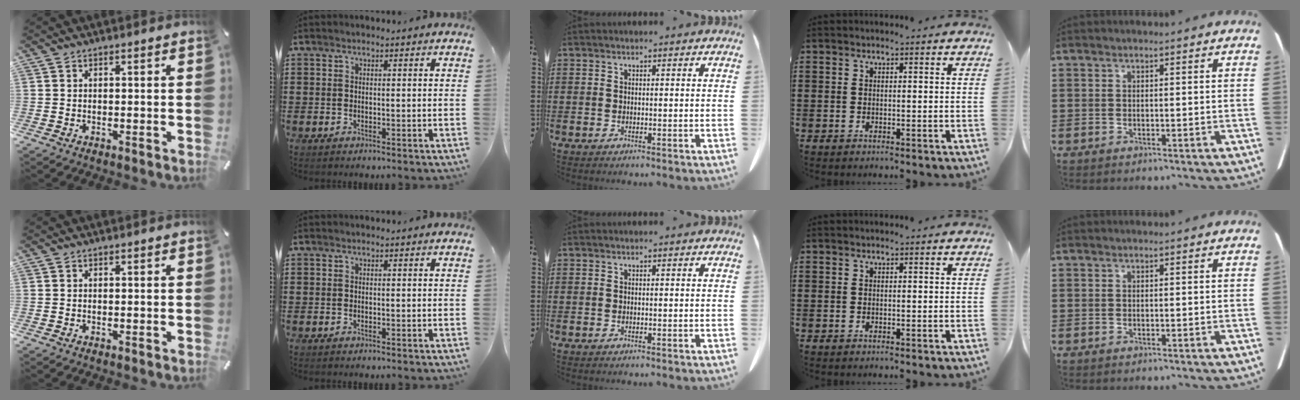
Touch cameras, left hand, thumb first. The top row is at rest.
{}